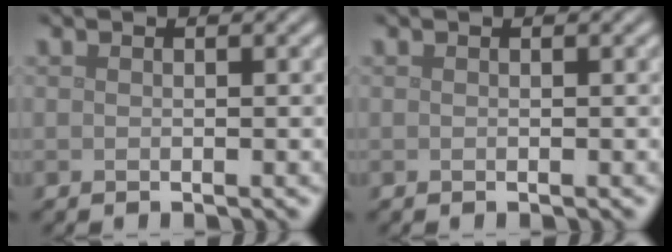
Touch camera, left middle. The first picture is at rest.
{"total": 0.0}